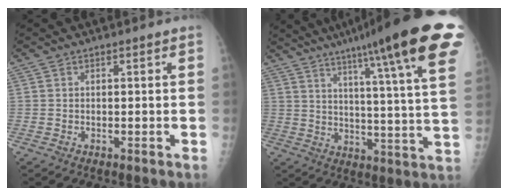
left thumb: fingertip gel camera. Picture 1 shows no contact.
{"total": 26.2, "force": [16.1, 2.3, 20.5], "torque": [-0.271, -0.049, 0.216]}